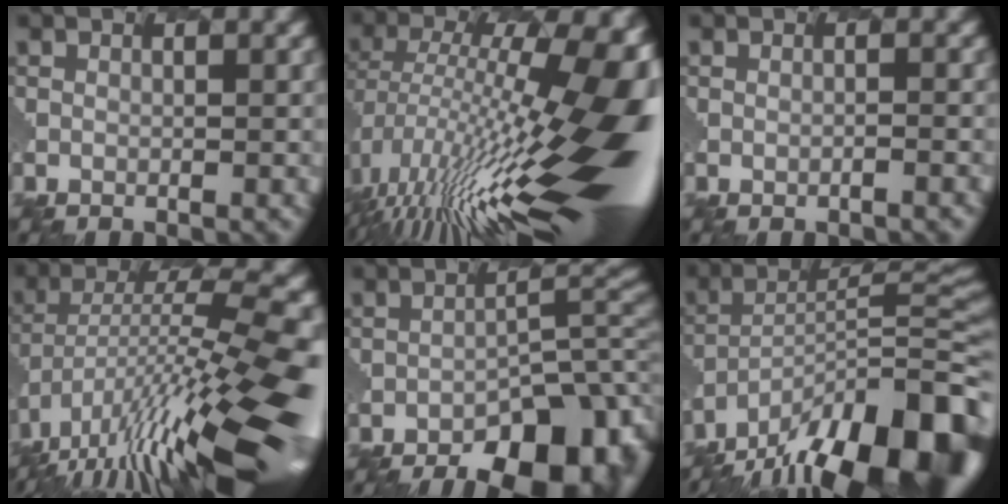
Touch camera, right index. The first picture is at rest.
{"total": 17.6, "force": [-2.4, 5.6, 16.5], "torque": [-0.275, 0.005, -0.039]}
{"total": 0.7, "force": [-0.4, 0.0, 0.5], "torque": [-0.012, 0.003, -0.006]}
{"total": 13.8, "force": [-5.8, 3.6, 12.0], "torque": [-0.223, 0.018, -0.099]}
{"total": 13.6, "force": [-9.3, 5.1, 8.6], "torque": [-0.119, -0.004, -0.117]}
{"total": 16.9, "force": [-11.4, 5.5, 11.2], "torque": [-0.169, -0.001, -0.182]}